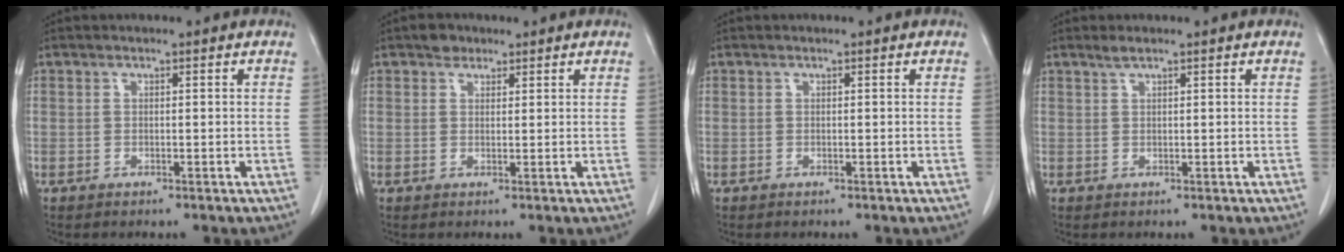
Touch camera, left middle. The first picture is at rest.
{"total": 2.0, "force": [1.4, 1.3, 0.5], "torque": [-0.009, 0.005, 0.021]}
{"total": 0.0}
{"total": 1.1, "force": [0.9, 0.0, 0.6], "torque": [-0.016, 0.003, 0.021]}